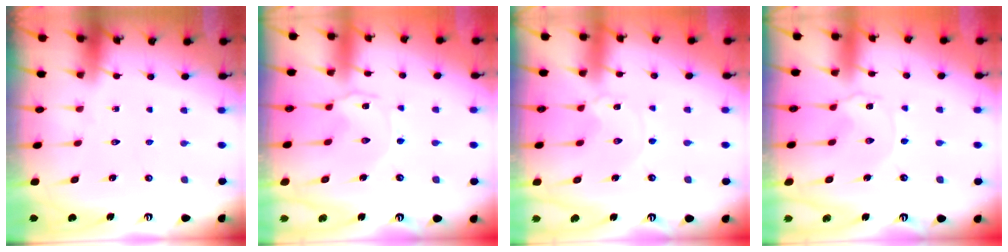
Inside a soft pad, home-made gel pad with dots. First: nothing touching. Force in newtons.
{"total": 0.0}
{"total": 1.1, "press": 1.0, "slide": 0.1}
{"total": 0.5, "press": 0.5, "slide": 0.1}